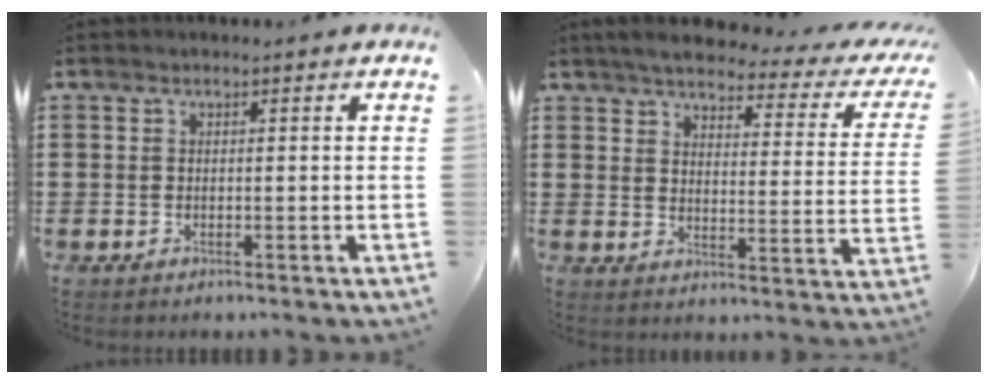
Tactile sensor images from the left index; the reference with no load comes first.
{"total": 4.2, "force": [3.6, 0.2, 2.0], "torque": [-0.061, -0.022, 0.056]}